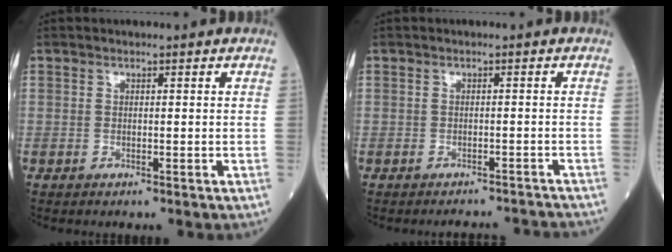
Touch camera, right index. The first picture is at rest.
{"total": 5.8, "force": [-5.7, 0.7, 0.3], "torque": [0.004, 0.002, -0.062]}